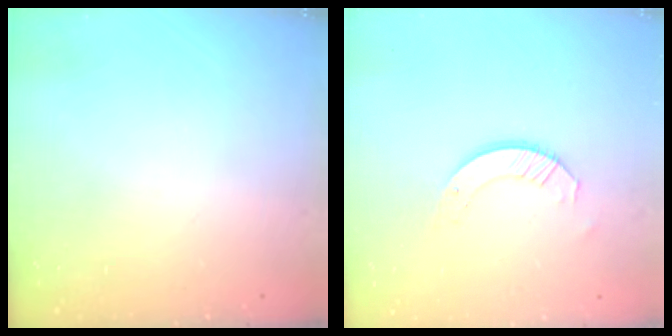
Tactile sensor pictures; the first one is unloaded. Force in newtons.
{"total": 5.4, "press": 5.4, "slide": 0.5}